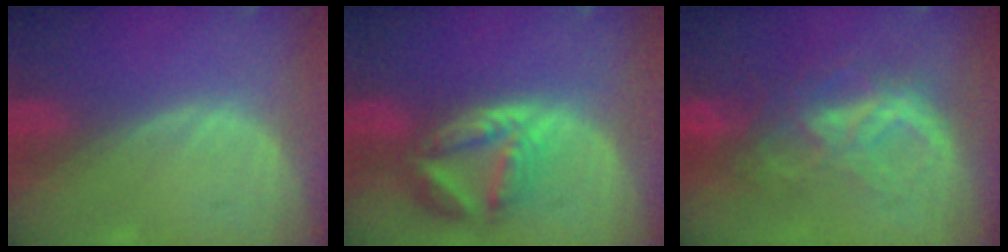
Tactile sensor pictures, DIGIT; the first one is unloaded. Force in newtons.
{"total": 8.0, "press": 7.1, "slide": 3.8}
{"total": 7.7, "press": 7.4, "slide": 2.0}